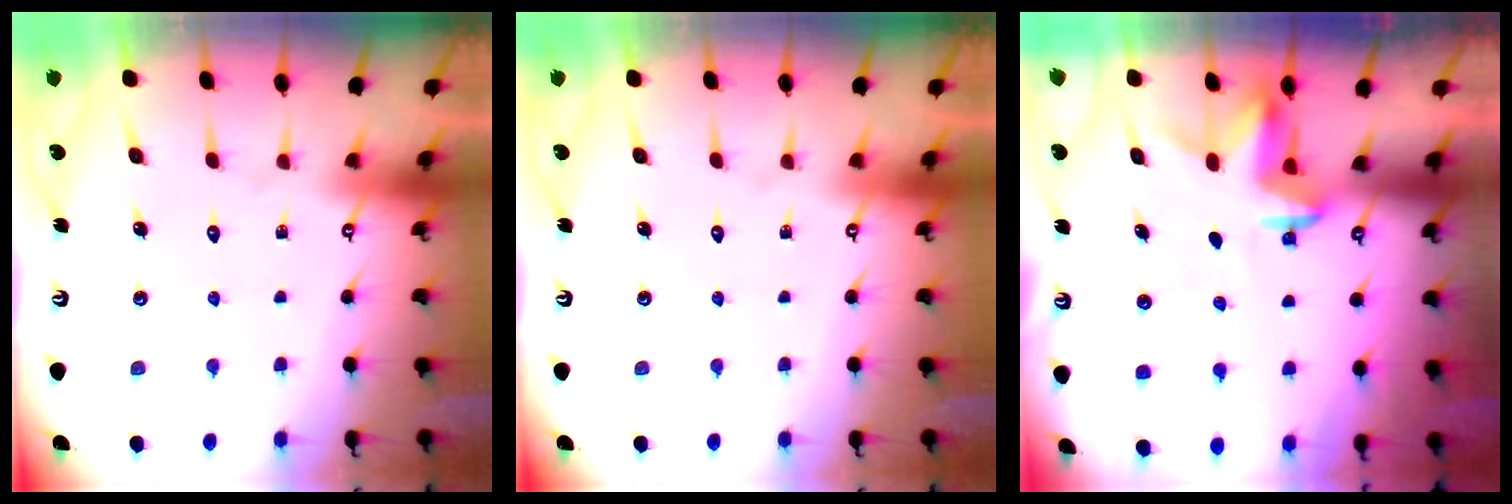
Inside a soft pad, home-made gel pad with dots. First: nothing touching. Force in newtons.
{"total": 0.0}
{"total": 3.2, "press": 3.2, "slide": 0.2}